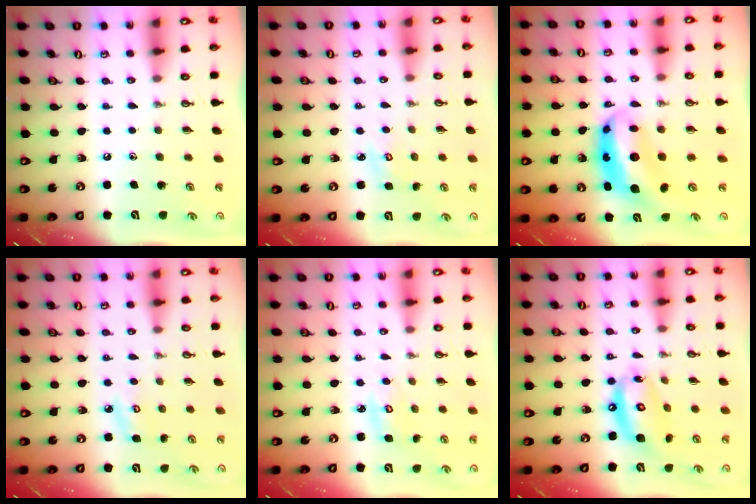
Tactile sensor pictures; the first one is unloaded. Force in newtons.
{"total": 2.6, "press": 2.6, "slide": 0.3}
{"total": 8.8, "press": 8.7, "slide": 1.1}
{"total": 5.4, "press": 5.4, "slide": 0.6}
{"total": 3.6, "press": 3.6, "slide": 0.2}
{"total": 13.3, "press": 13.2, "slide": 1.3}